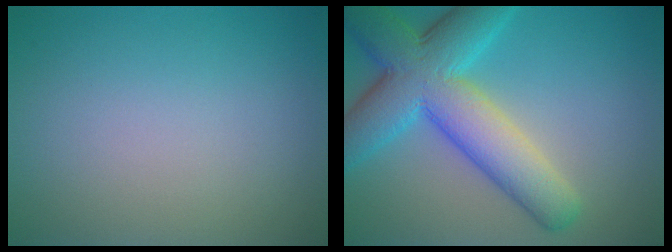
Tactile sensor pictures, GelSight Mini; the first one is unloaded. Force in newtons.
{"total": 9.8, "press": 9.8, "slide": 0.4}